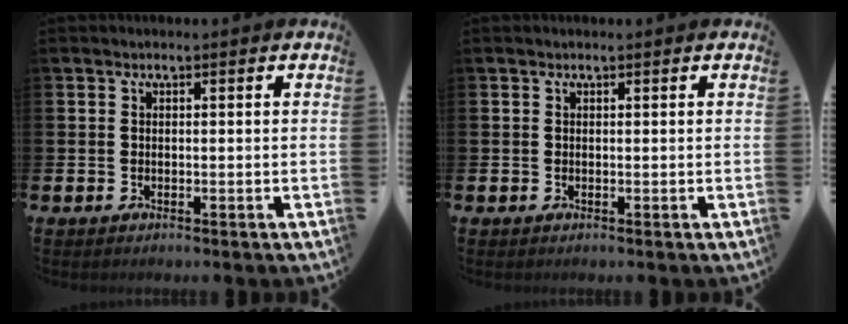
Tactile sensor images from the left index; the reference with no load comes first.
{"total": 0.0}